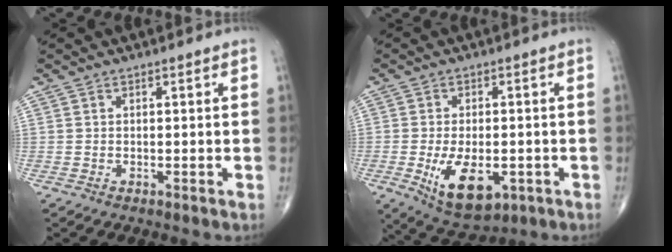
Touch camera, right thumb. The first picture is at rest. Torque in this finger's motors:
{"motor_torque": [-0.01, 0.56, 0.56, 0.40, 0.06]}